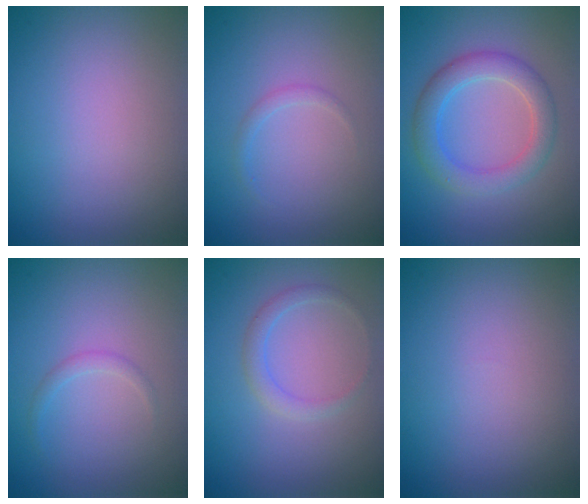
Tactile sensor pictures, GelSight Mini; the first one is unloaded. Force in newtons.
{"total": 0.8, "press": 0.8, "slide": 0.1}
{"total": 4.0, "press": 4.0, "slide": 0.3}
{"total": 0.9, "press": 0.9, "slide": 0.0}
{"total": 1.6, "press": 1.6, "slide": 0.2}
{"total": 0.0}